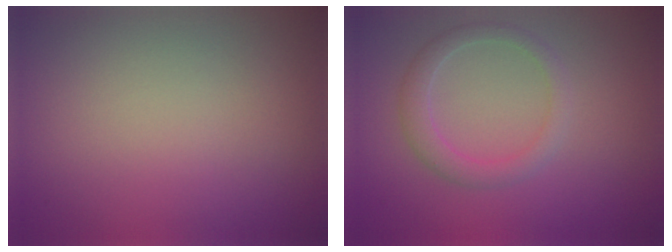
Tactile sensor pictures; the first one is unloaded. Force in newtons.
{"total": 2.3, "press": 2.3, "slide": 0.1}